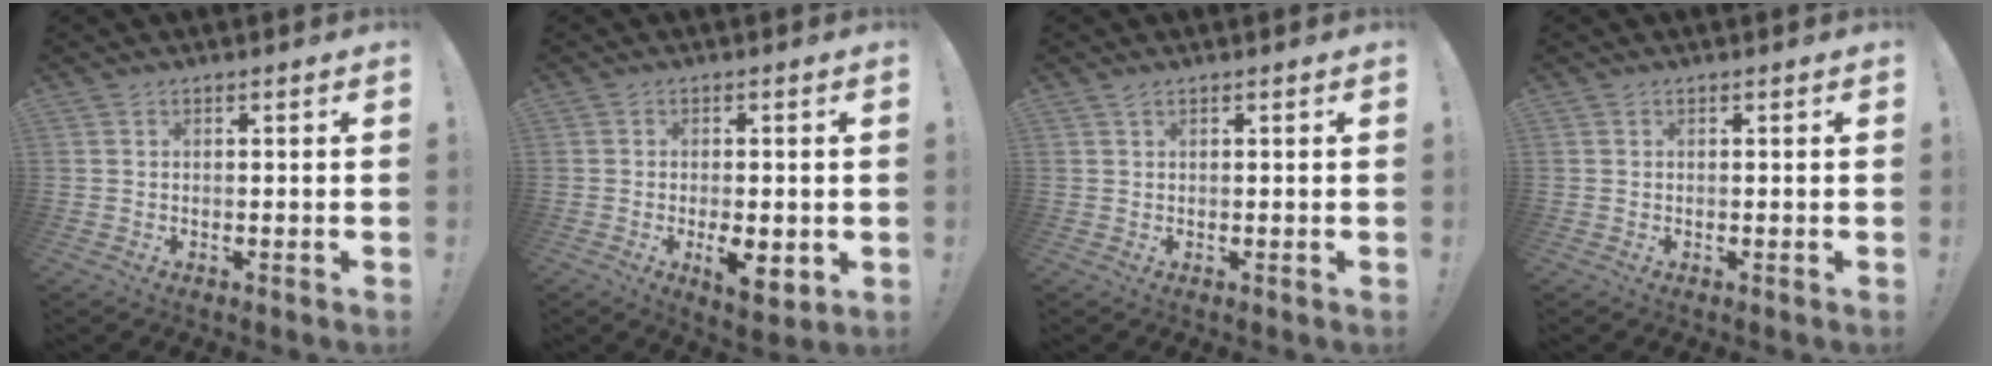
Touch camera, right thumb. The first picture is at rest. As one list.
[{"total": 7.5, "force": [-1.9, 3.1, 6.6], "torque": [-0.103, -0.006, -0.029]}, {"total": 1.0, "force": [0.7, 0.1, 0.6], "torque": [-0.014, 0.001, 0.013]}, {"total": 0.0}]